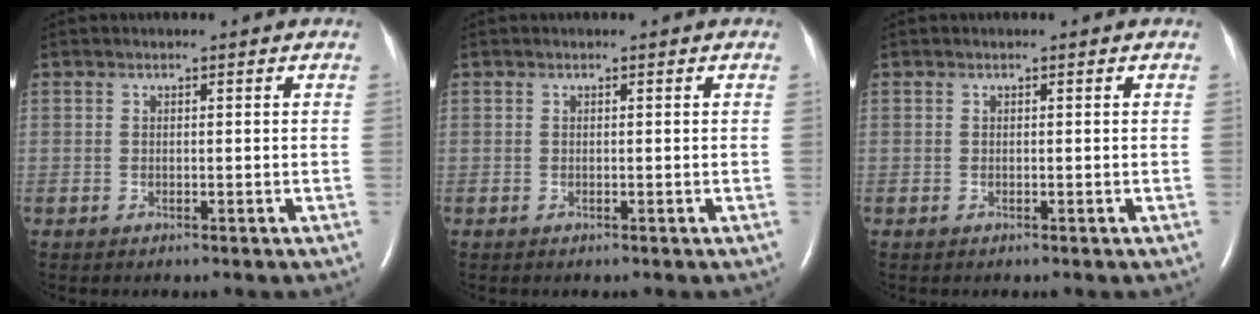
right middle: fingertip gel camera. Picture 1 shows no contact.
{"total": 0.0}
{"total": 0.0}